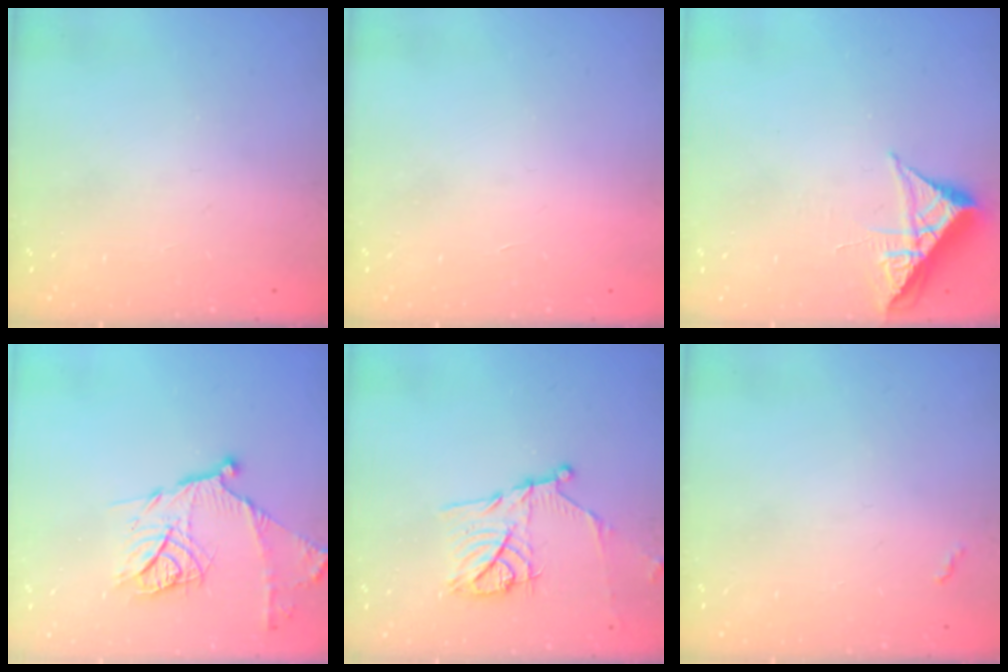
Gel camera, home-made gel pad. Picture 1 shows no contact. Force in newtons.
{"total": 1.7, "press": 1.7, "slide": 0.1}
{"total": 6.5, "press": 6.5, "slide": 0.7}
{"total": 15.0, "press": 14.9, "slide": 1.2}
{"total": 13.8, "press": 13.7, "slide": 0.8}
{"total": 3.2, "press": 3.2, "slide": 0.5}